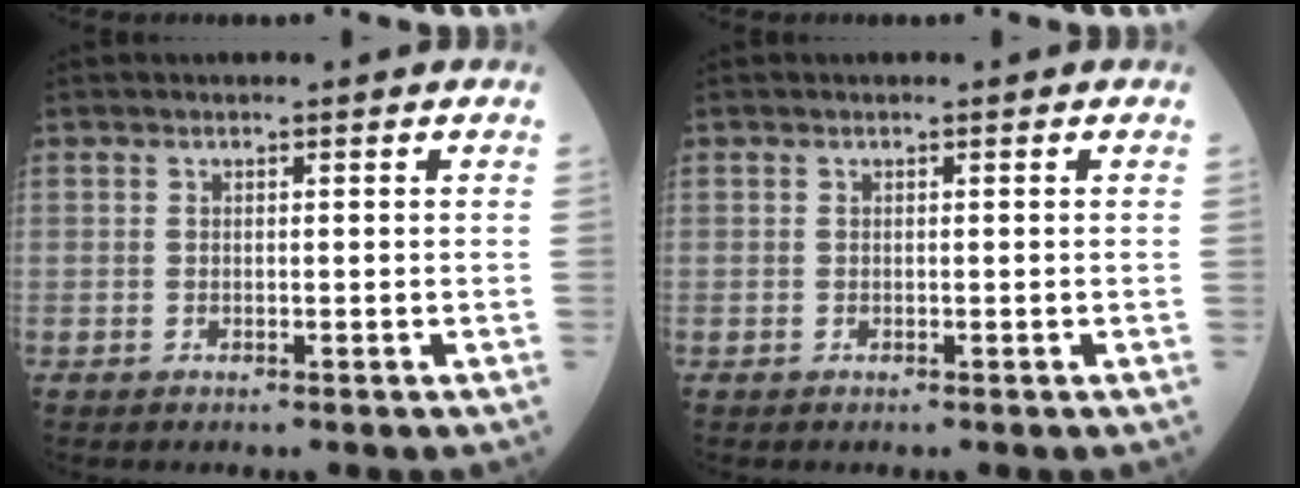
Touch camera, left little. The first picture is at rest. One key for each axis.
{"total": 0.0}